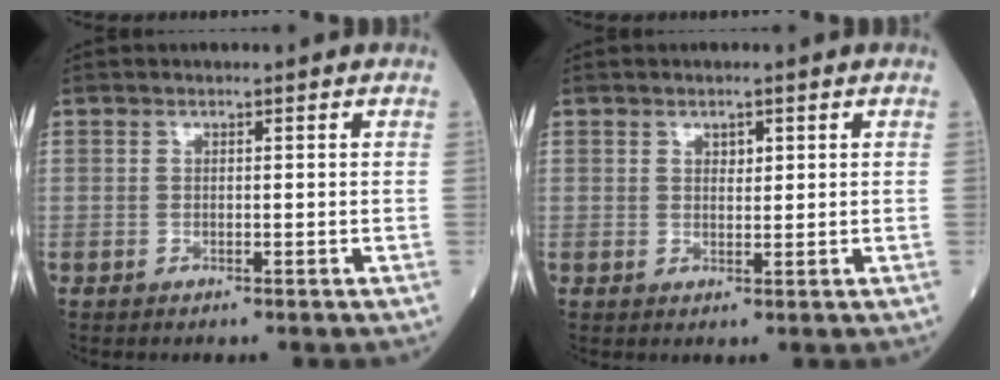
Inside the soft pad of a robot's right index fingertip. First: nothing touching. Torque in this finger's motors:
{"motor_torque": [-0.10, 0.07, -0.06, -0.01]}